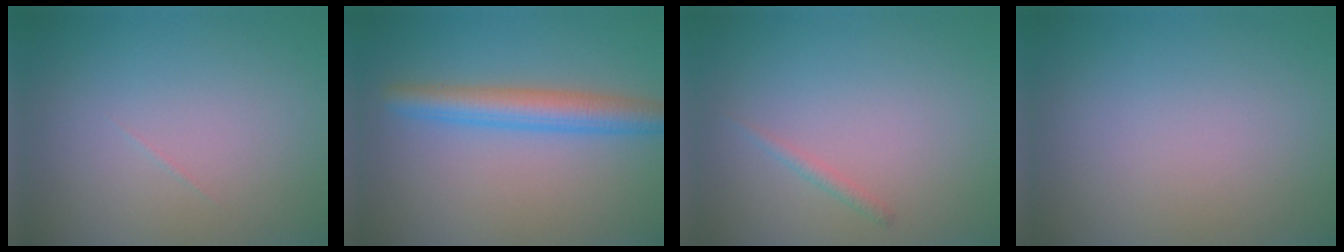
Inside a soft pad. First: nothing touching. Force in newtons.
{"total": 4.3, "press": 4.3, "slide": 0.1}
{"total": 0.8, "press": 0.8, "slide": 0.0}
{"total": 0.0}